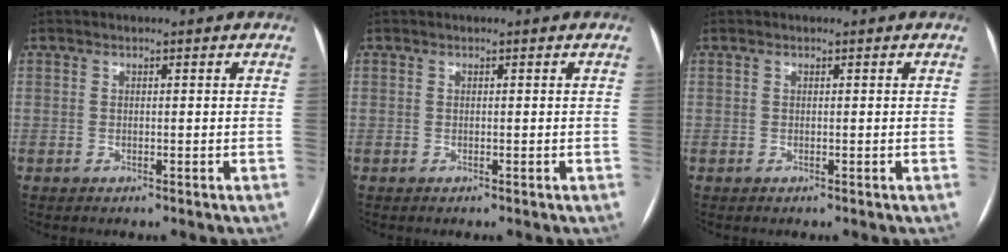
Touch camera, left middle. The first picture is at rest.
{"total": 0.0}
{"total": 0.0}